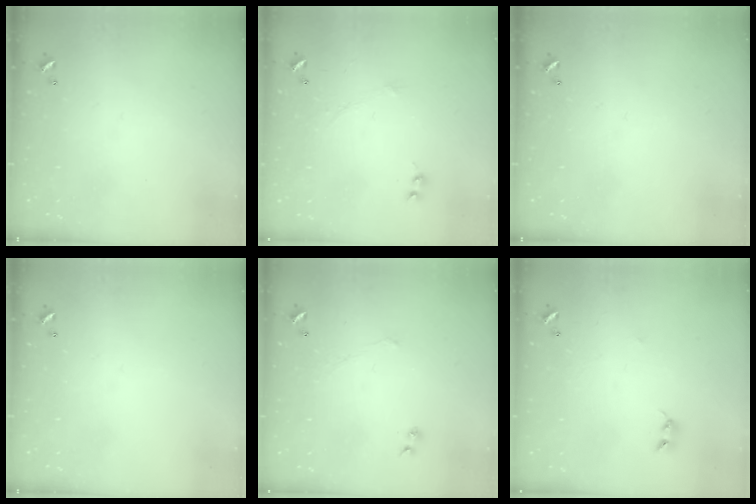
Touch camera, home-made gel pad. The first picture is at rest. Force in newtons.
{"total": 0.0}
{"total": 0.0}
{"total": 0.0}
{"total": 1.5, "press": 1.4, "slide": 0.6}
{"total": 2.7, "press": 2.7, "slide": 0.3}